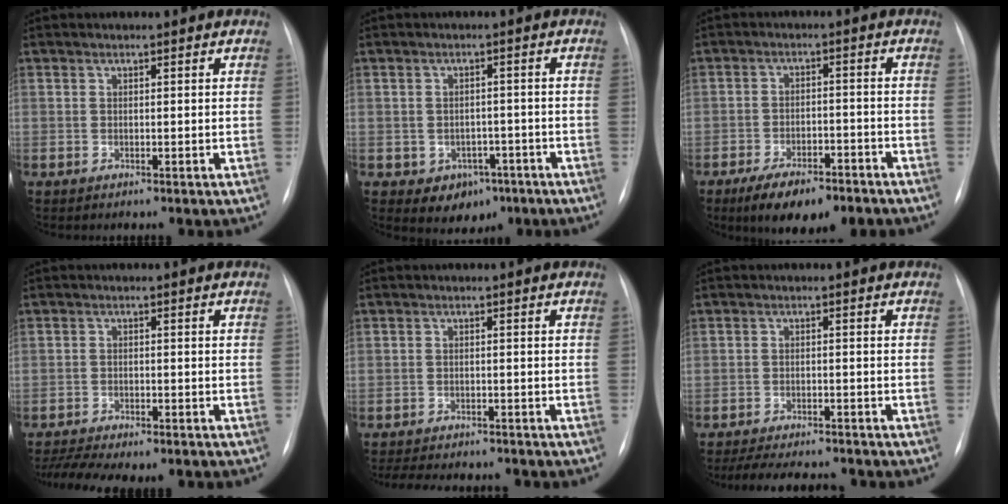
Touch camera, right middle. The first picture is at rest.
{"total": 5.0, "force": [-2.3, 3.9, 2.0], "torque": [-0.021, 0.011, -0.018]}
{"total": 9.2, "force": [-6.6, 3.1, 5.6], "torque": [-0.089, -0.008, -0.106]}
{"total": 10.8, "force": [-9.2, 2.4, 5.0], "torque": [-0.082, 0.005, -0.130]}
{"total": 11.0, "force": [-10.0, 2.7, 3.9], "torque": [-0.069, -0.002, -0.128]}
{"total": 10.8, "force": [-9.7, 2.3, 4.3], "torque": [-0.069, -0.001, -0.132]}